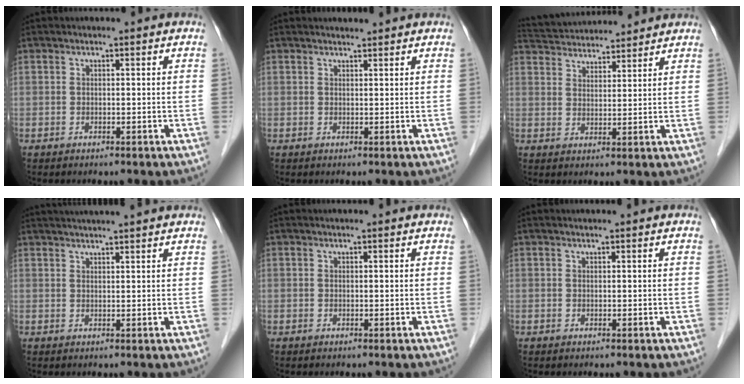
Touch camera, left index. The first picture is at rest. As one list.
[{"total": 1.2, "force": [1.2, -0.1, 0.0], "torque": [-0.008, 0.006, 0.024]}, {"total": 12.1, "force": [11.6, 2.0, 3.0], "torque": [-0.059, 0.038, 0.184]}, {"total": 9.4, "force": [8.6, -0.3, 3.8], "torque": [-0.061, 0.033, 0.112]}, {"total": 1.9, "force": [1.8, 0.1, 0.5], "torque": [-0.010, 0.015, 0.022]}, {"total": 1.2, "force": [1.1, -0.1, 0.3], "torque": [-0.005, 0.013, 0.022]}]